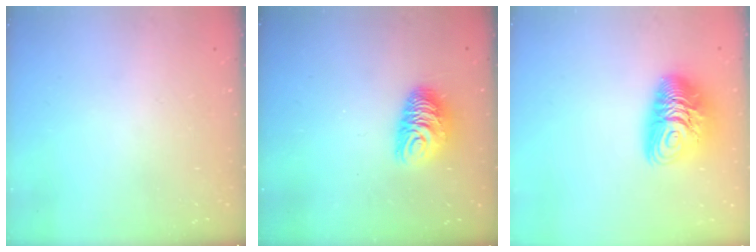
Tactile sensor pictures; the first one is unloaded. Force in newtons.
{"total": 10.7, "press": 10.6, "slide": 0.8}
{"total": 11.8, "press": 11.8, "slide": 1.1}